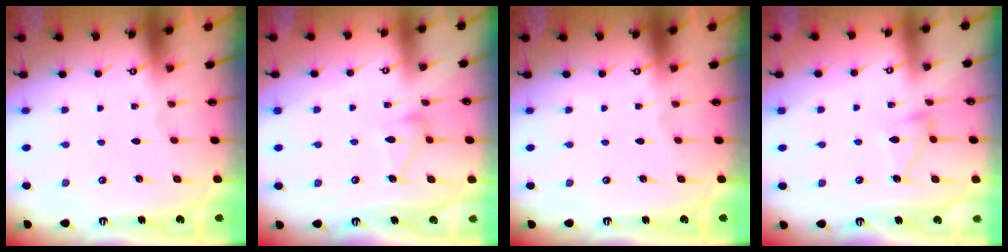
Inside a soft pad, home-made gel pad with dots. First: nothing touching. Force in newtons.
{"total": 10.2, "press": 10.2, "slide": 0.6}
{"total": 0.0}
{"total": 8.0, "press": 8.0, "slide": 0.6}